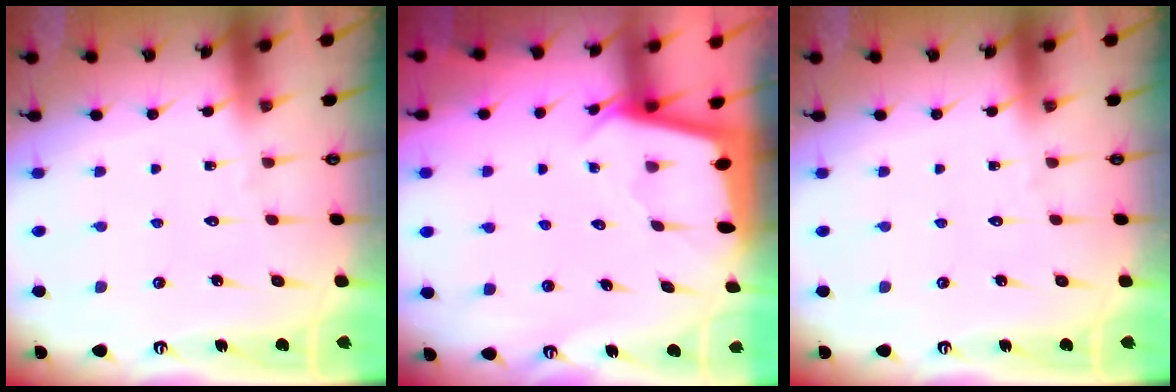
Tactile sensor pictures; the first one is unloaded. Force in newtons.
{"total": 2.0, "press": 2.0, "slide": 0.2}
{"total": 0.0}